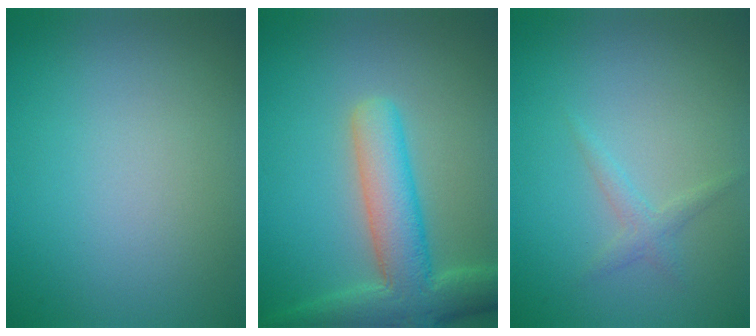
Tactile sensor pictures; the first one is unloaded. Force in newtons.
{"total": 7.0, "press": 7.0, "slide": 0.5}
{"total": 1.3, "press": 1.3, "slide": 0.1}